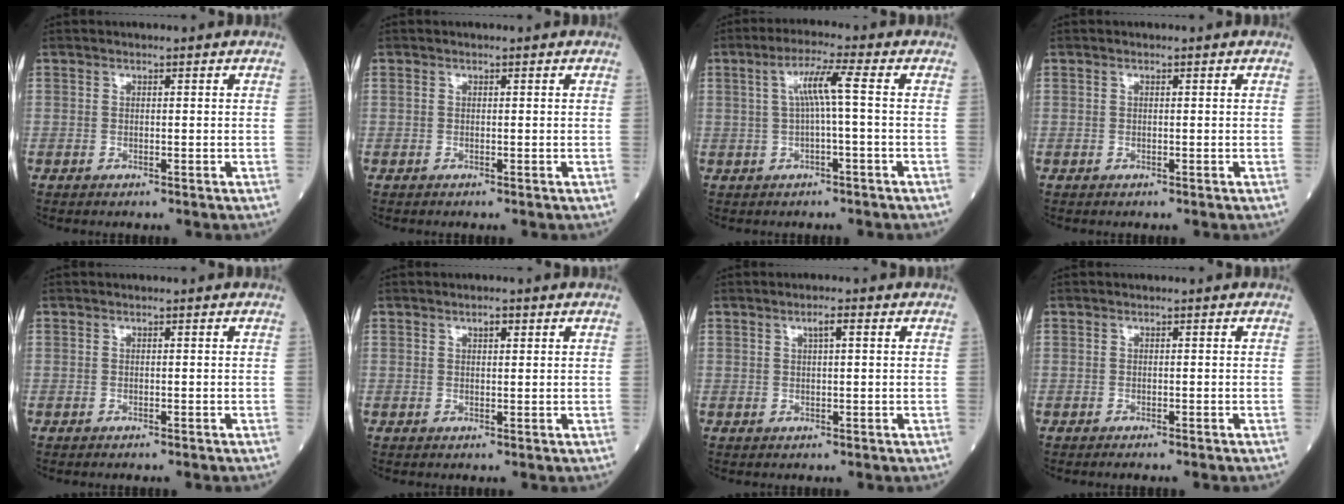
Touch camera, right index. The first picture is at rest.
{"total": 0.0}
{"total": 5.1, "force": [0.4, -0.5, 5.1], "torque": [-0.095, 0.016, 0.013]}
{"total": 0.0}
{"total": 0.8, "force": [-0.8, 0.0, 0.4], "torque": [-0.005, 0.000, -0.009]}
{"total": 1.3, "force": [0.7, 0.5, 1.0], "torque": [-0.016, 0.001, 0.011]}
{"total": 1.8, "force": [0.7, 0.2, 1.6], "torque": [-0.029, 0.003, 0.012]}
{"total": 2.3, "force": [-2.0, 0.1, 1.1], "torque": [-0.014, -0.003, -0.023]}